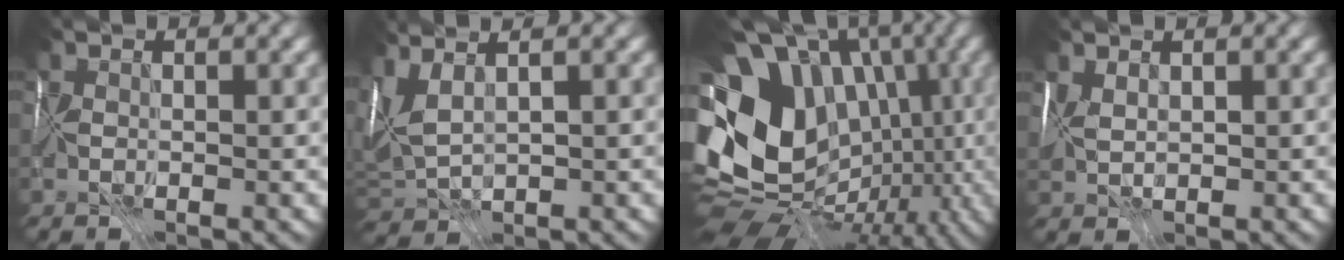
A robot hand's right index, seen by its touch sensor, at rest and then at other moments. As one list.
[{"total": 3.8, "force": [1.4, 1.5, 3.2], "torque": [-0.085, 0.016, 0.030]}, {"total": 19.0, "force": [2.1, 14.8, 11.8], "torque": [-0.208, 0.023, 0.058]}, {"total": 1.8, "force": [1.1, 1.0, 1.0], "torque": [-0.028, 0.010, 0.024]}]